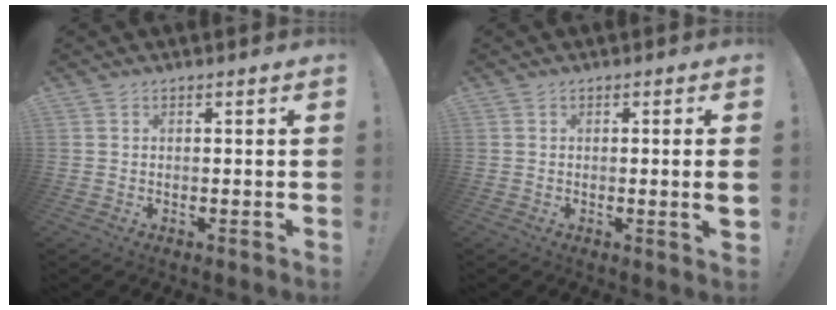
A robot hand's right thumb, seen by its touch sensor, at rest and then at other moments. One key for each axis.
{"total": 3.3, "fx": -0.3, "fy": -0.3, "fz": 3.3, "tx": -0.046, "ty": -0.010, "tz": -0.005}